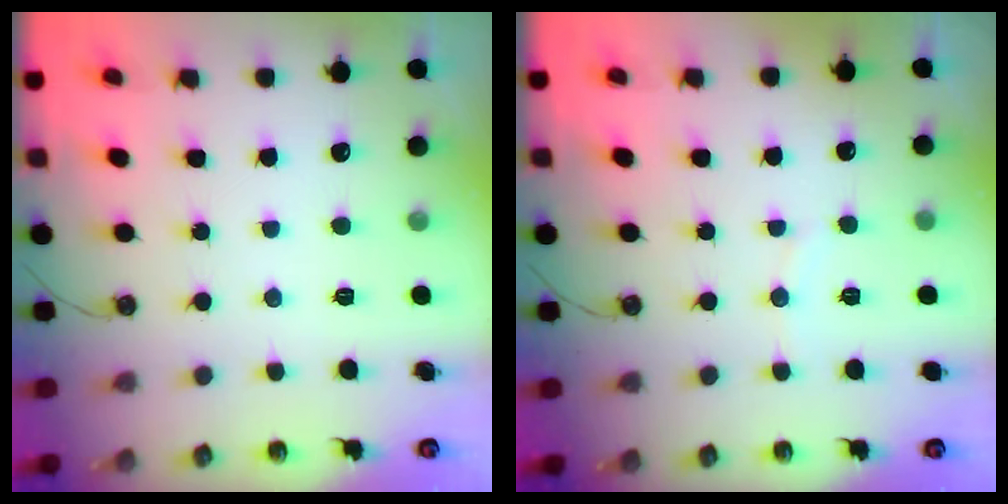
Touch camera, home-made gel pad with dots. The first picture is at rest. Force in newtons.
{"total": 2.5, "press": 2.5, "slide": 0.3}